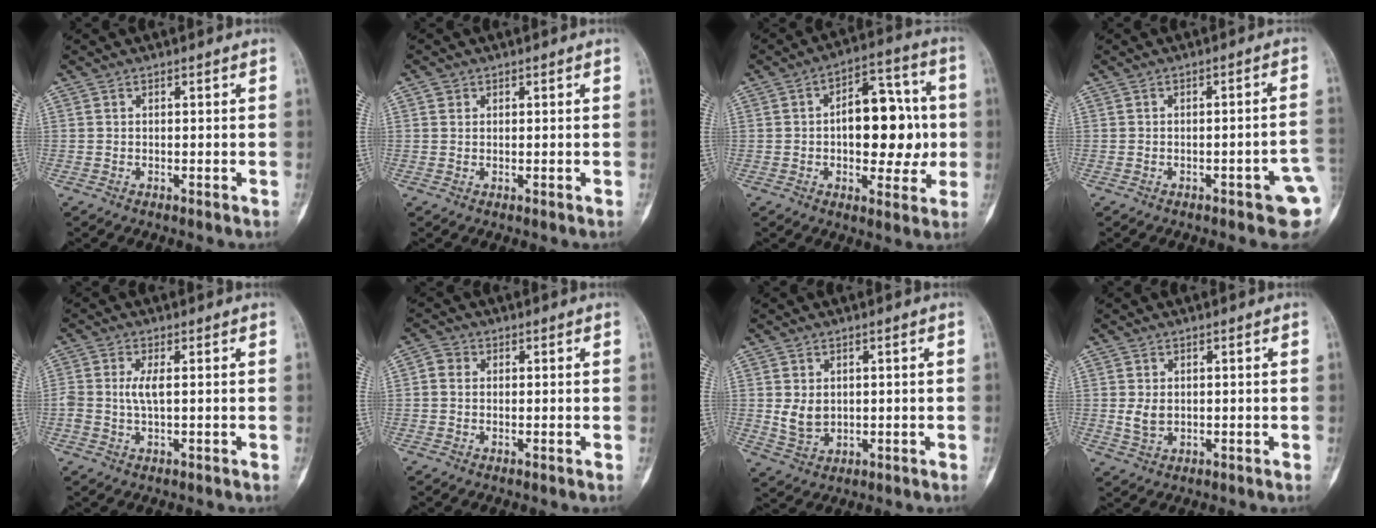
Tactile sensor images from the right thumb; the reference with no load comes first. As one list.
[{"total": 0.9, "force": [0.3, 0.8, 0.2], "torque": [0.002, 0.001, 0.005]}, {"total": 15.7, "force": [-0.2, 8.9, 13.0], "torque": [-0.141, 0.028, -0.005]}, {"total": 7.7, "force": [-2.3, 2.2, 7.0], "torque": [-0.076, 0.013, -0.024]}, {"total": 3.1, "force": [0.1, 1.0, 2.9], "torque": [-0.076, 0.004, 0.004]}, {"total": 2.3, "force": [0.1, 2.1, 1.0], "torque": [-0.012, 0.005, -0.003]}, {"total": 4.6, "force": [0.5, 3.5, 2.9], "torque": [-0.038, -0.010, 0.022]}, {"total": 3.2, "force": [0.2, 2.3, 2.2], "torque": [-0.037, -0.005, 0.009]}]